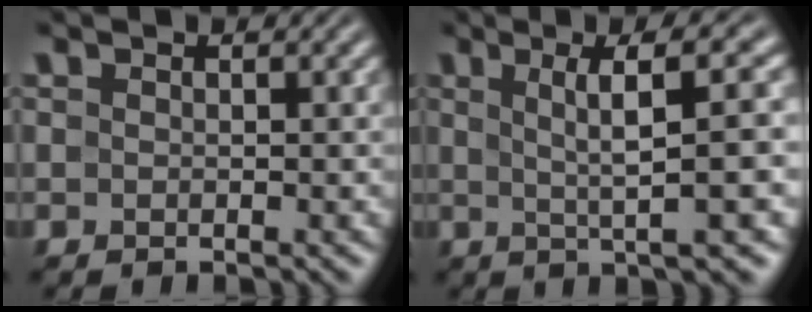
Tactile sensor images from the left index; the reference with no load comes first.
{"total": 7.6, "force": [1.8, 1.5, 7.3], "torque": [-0.094, 0.018, 0.027]}